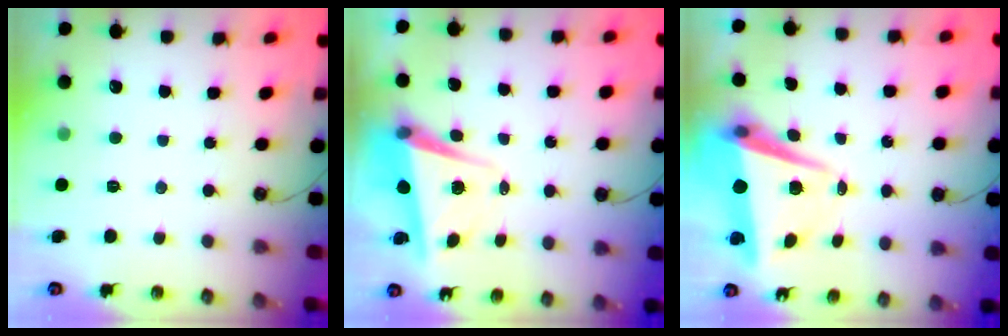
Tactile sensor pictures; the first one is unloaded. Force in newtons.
{"total": 5.6, "press": 5.4, "slide": 1.3}
{"total": 8.2, "press": 8.1, "slide": 1.4}